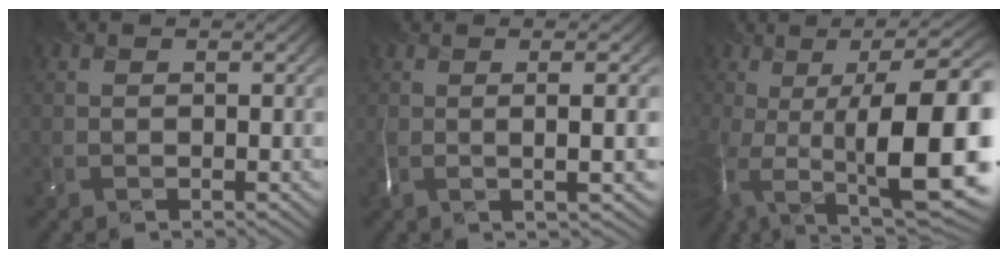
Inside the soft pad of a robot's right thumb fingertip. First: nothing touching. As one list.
[{"total": 3.7, "force": [-0.4, -0.2, 3.6], "torque": [-0.053, 0.004, -0.008]}, {"total": 18.5, "force": [-2.1, 4.9, 17.7], "torque": [-0.235, -0.015, -0.020]}]